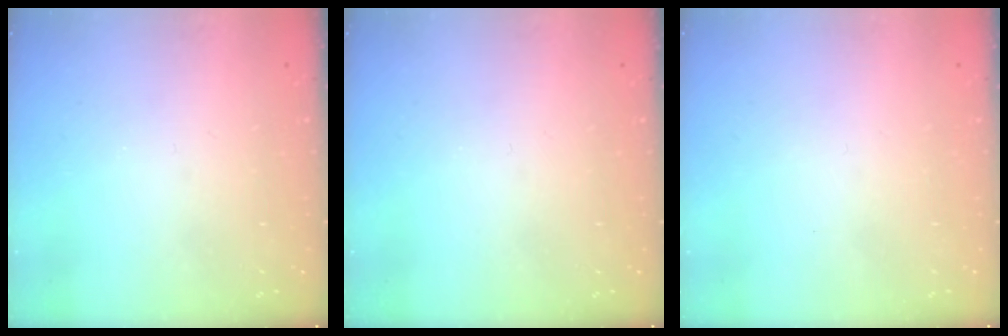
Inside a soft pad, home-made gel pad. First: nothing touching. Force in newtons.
{"total": 0.0}
{"total": 1.7, "press": 1.7, "slide": 0.1}